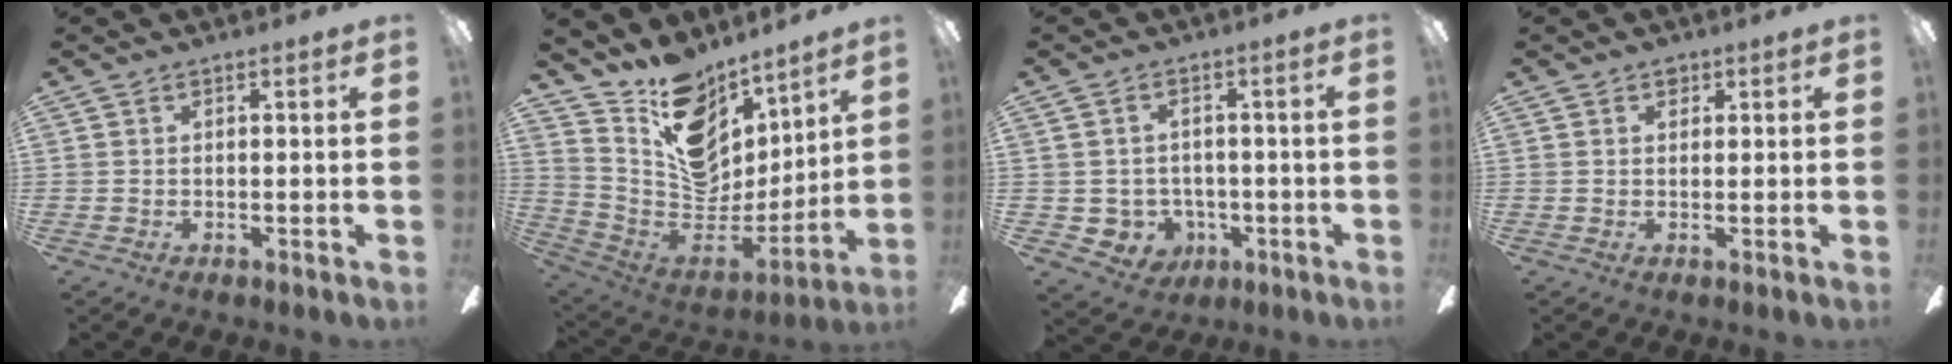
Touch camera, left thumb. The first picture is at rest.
{"total": 16.8, "force": [11.4, 10.3, 6.8], "torque": [-0.122, -0.087, 0.215]}
{"total": 5.3, "force": [0.0, 5.2, 0.7], "torque": [-0.029, 0.001, 0.005]}
{"total": 1.6, "force": [0.9, 1.1, 0.7], "torque": [0.002, -0.004, 0.013]}